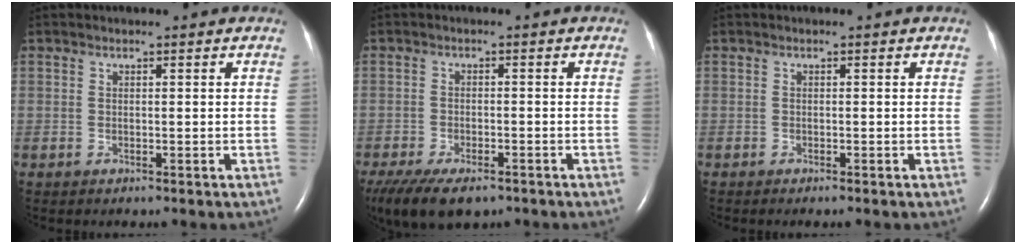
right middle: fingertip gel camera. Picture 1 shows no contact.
{"total": 10.2, "force": [-7.1, 4.1, 6.0], "torque": [-0.111, -0.015, -0.110]}
{"total": 0.8, "force": [-0.6, 0.0, 0.4], "torque": [-0.008, -0.002, -0.008]}